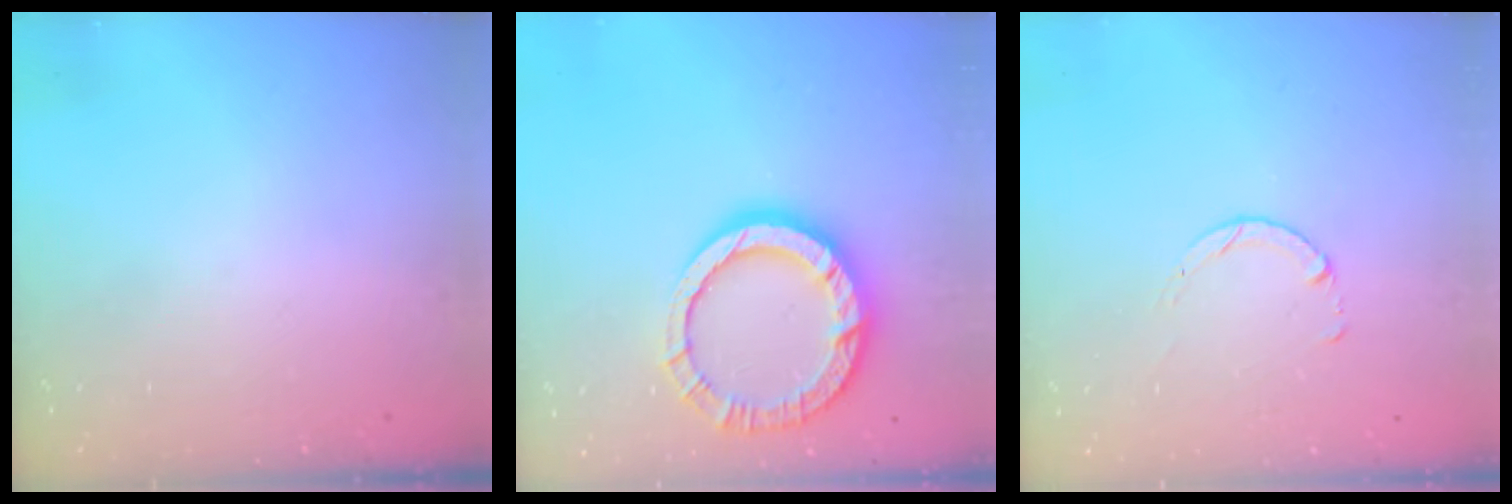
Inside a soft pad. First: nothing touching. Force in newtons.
{"total": 15.0, "press": 14.9, "slide": 1.9}
{"total": 1.4, "press": 1.4, "slide": 0.2}